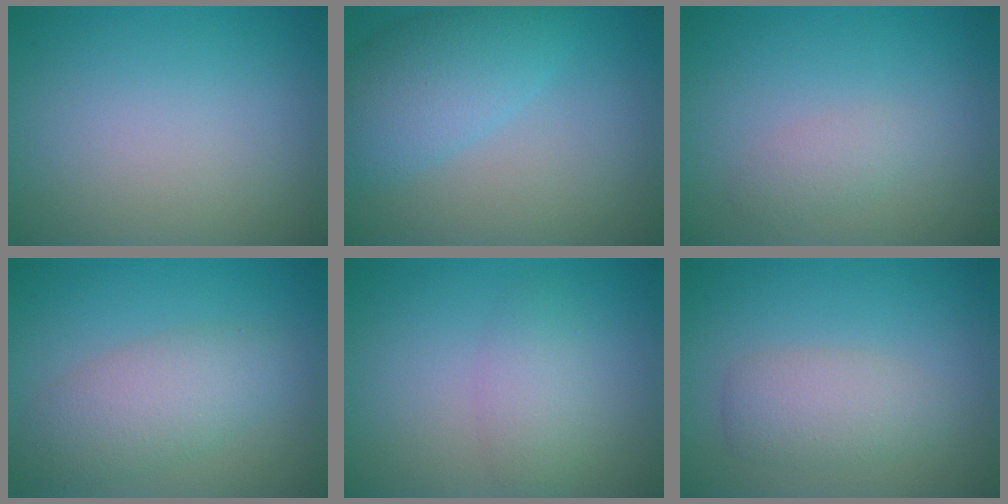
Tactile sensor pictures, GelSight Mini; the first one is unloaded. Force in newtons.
{"total": 5.4, "press": 5.3, "slide": 0.2}
{"total": 1.3, "press": 1.3, "slide": 0.0}
{"total": 4.5, "press": 4.5, "slide": 0.3}
{"total": 2.4, "press": 2.4, "slide": 0.0}
{"total": 3.0, "press": 3.0, "slide": 0.3}